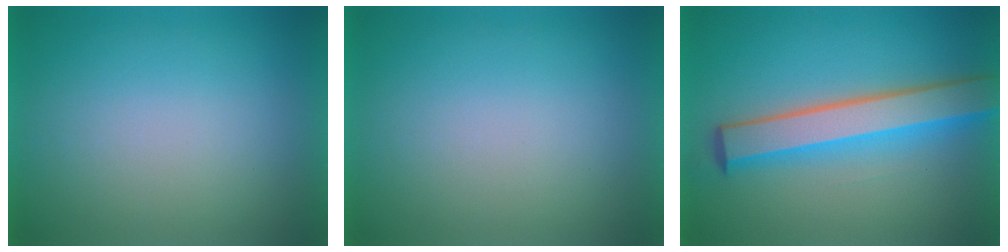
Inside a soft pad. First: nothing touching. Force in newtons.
{"total": 1.3}
{"total": 6.5}